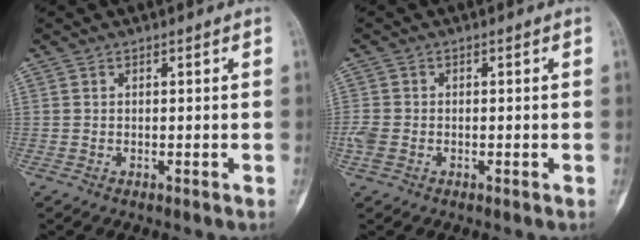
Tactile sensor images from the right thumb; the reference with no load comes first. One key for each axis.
{"total": 3.0, "fx": -1.0, "fy": 2.1, "fz": 1.8, "tx": -0.054, "ty": 0.001, "tz": -0.020}